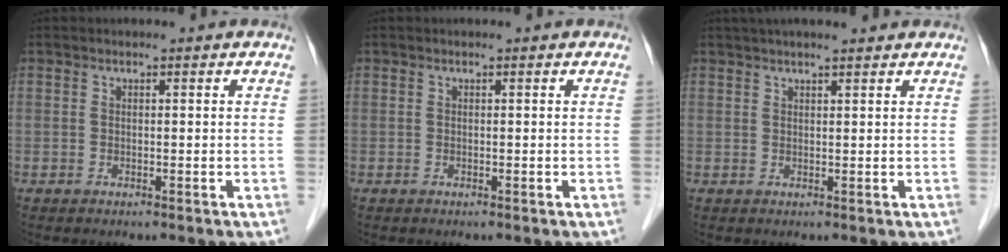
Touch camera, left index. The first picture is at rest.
{"total": 0.0}
{"total": 7.5, "force": [6.4, 0.9, 3.8], "torque": [-0.055, 0.033, 0.091]}